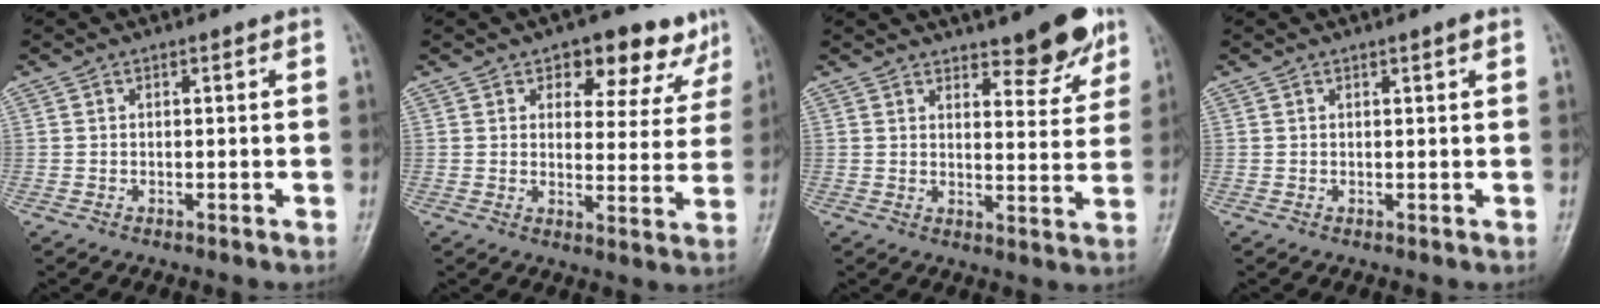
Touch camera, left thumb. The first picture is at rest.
{"total": 11.0, "force": [7.1, 6.1, 5.7], "torque": [-0.022, -0.034, 0.086]}
{"total": 8.6, "force": [6.0, 2.9, 5.3], "torque": [-0.041, -0.040, 0.083]}
{"total": 0.9, "force": [0.5, 0.0, 0.7], "torque": [-0.010, -0.001, 0.007]}